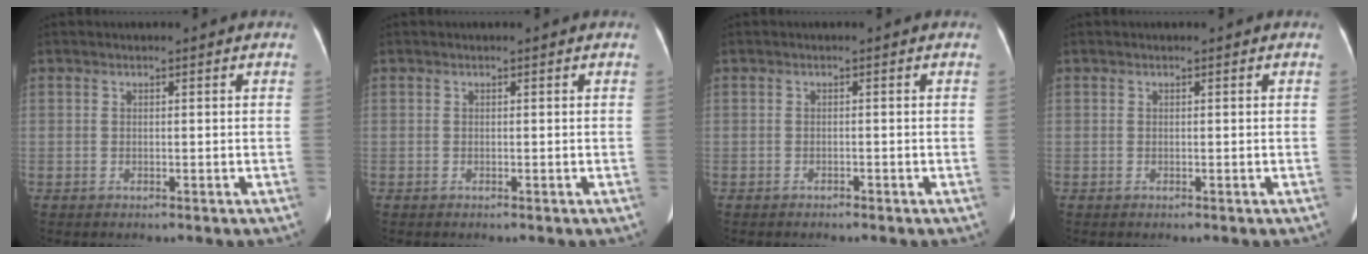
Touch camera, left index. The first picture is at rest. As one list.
[{"total": 0.0}, {"total": 0.7, "force": [-0.6, 0.1, 0.1], "torque": [-0.006, -0.001, -0.012]}, {"total": 0.0}]